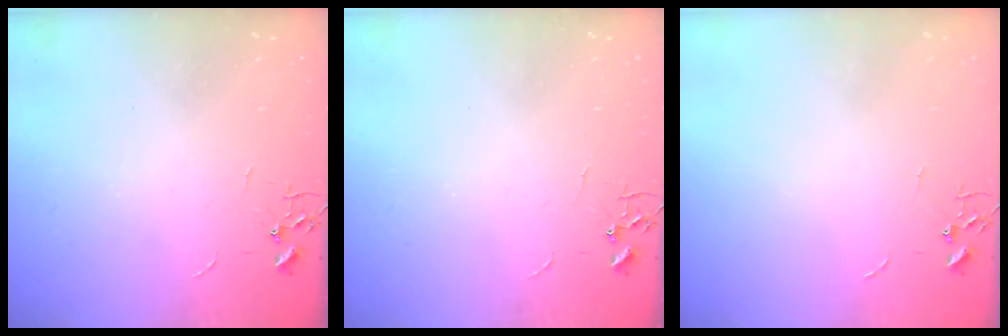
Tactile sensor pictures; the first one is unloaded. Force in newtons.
{"total": 0.0}
{"total": 0.0}